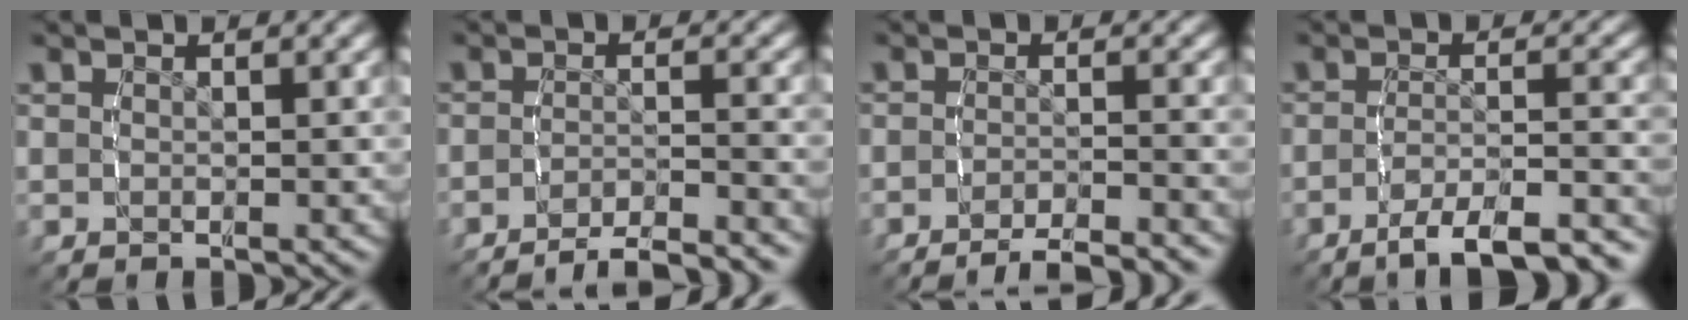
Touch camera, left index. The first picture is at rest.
{"total": 6.0, "force": [-5.7, 0.9, 1.7], "torque": [-0.012, -0.012, -0.093]}
{"total": 4.2, "force": [-3.8, 0.6, 1.5], "torque": [-0.011, -0.001, -0.069]}
{"total": 9.7, "force": [-8.9, 1.7, 3.5], "torque": [-0.042, -0.021, -0.131]}